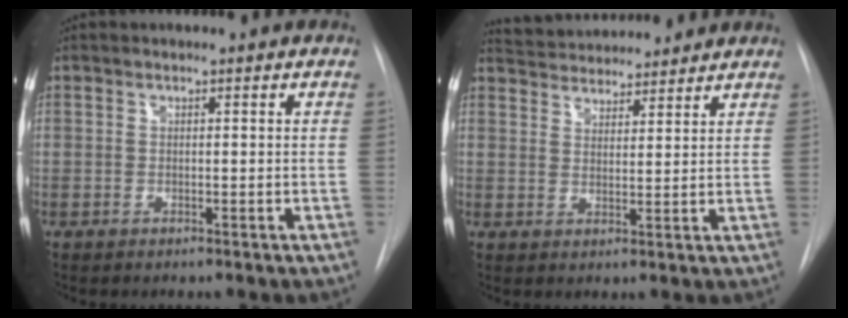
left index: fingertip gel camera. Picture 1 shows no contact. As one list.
[{"total": 9.9, "force": [9.4, 2.1, 2.3], "torque": [-0.034, 0.019, 0.141]}]